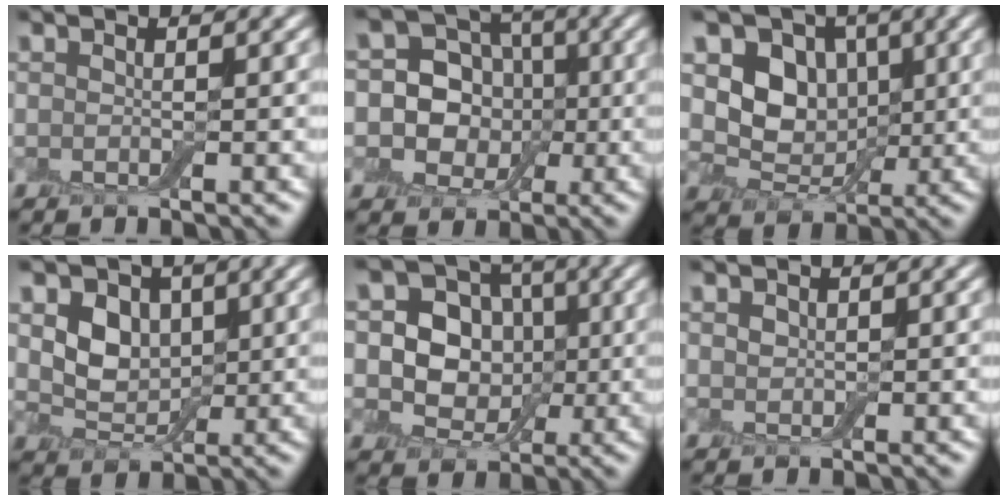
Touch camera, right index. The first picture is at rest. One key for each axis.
{"total": 7.1, "fx": -0.2, "fy": 6.3, "fz": 3.3, "tx": -0.033, "ty": 0.006, "tz": -0.026}
{"total": 5.6, "fx": 0.7, "fy": 4.8, "fz": 2.9, "tx": -0.045, "ty": -0.008, "tz": 0.001}
{"total": 3.8, "fx": 0.6, "fy": 3.1, "fz": 2.1, "tx": -0.043, "ty": -0.010, "tz": 0.005}
{"total": 6.1, "fx": -0.1, "fy": 5.3, "fz": 3.0, "tx": -0.030, "ty": -0.003, "tz": -0.017}
{"total": 0.7, "fx": 0.4, "fy": 0.5, "fz": 0.2, "tx": -0.004, "ty": -0.001, "tz": 0.011}